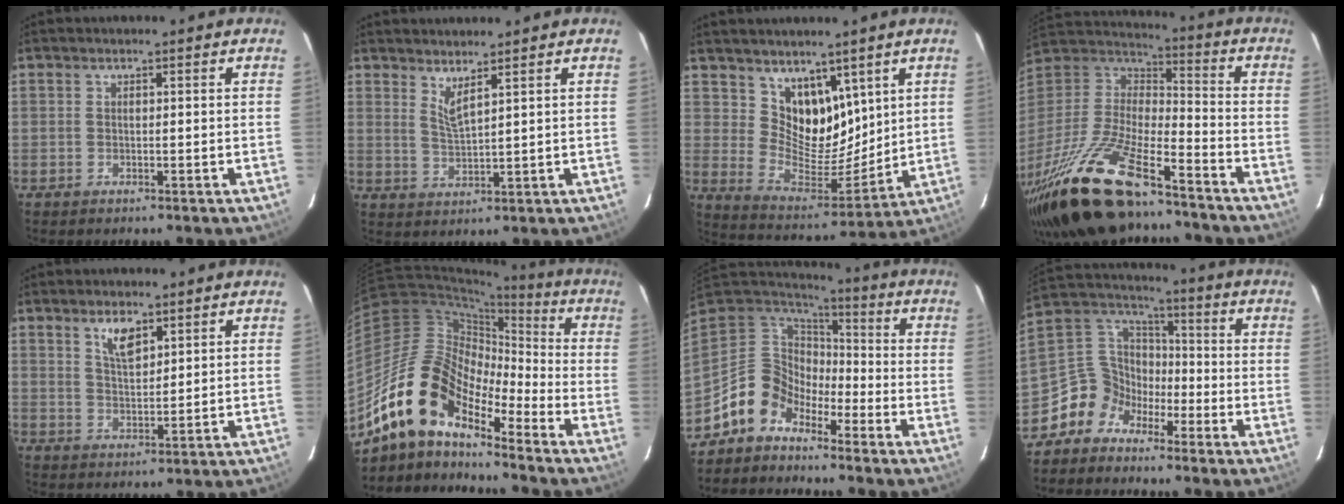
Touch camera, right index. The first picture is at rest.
{"total": 3.5, "force": [2.7, -0.1, 2.2], "torque": [-0.042, -0.010, 0.047]}
{"total": 11.6, "force": [7.1, 7.5, 5.3], "torque": [-0.084, -0.013, 0.142]}
{"total": 28.3, "force": [-19.8, 9.3, 18.0], "torque": [-0.371, -0.040, -0.343]}
{"total": 5.1, "force": [3.1, 2.0, 3.5], "torque": [-0.062, 0.001, 0.059]}
{"total": 17.6, "force": [-13.0, 6.7, 9.9], "torque": [-0.169, -0.005, -0.260]}
{"total": 9.9, "force": [-7.1, 6.5, 2.2], "torque": [-0.055, 0.034, -0.143]}
{"total": 8.9, "force": [-6.3, 6.2, 1.1], "torque": [-0.042, 0.046, -0.141]}